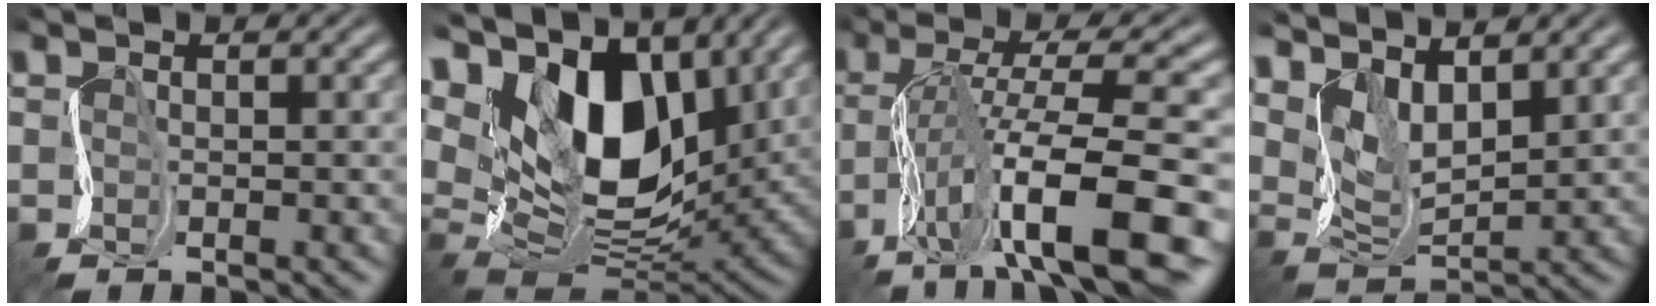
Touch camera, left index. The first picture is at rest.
{"total": 14.7, "force": [7.4, 8.3, 9.6], "torque": [-0.172, 0.022, 0.122]}
{"total": 12.1, "force": [-3.1, 4.0, 11.0], "torque": [-0.201, 0.029, -0.045]}
{"total": 5.0, "force": [3.5, 2.3, 2.8], "torque": [-0.066, -0.001, 0.074]}